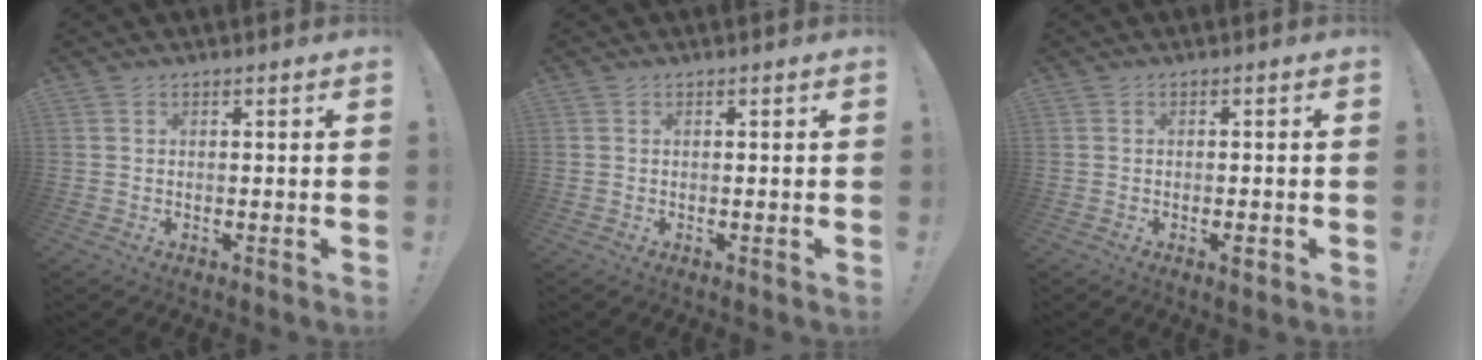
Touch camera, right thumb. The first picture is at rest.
{"total": 0.0}
{"total": 1.8, "force": [-0.9, 0.5, 1.4], "torque": [-0.017, 0.001, -0.016]}